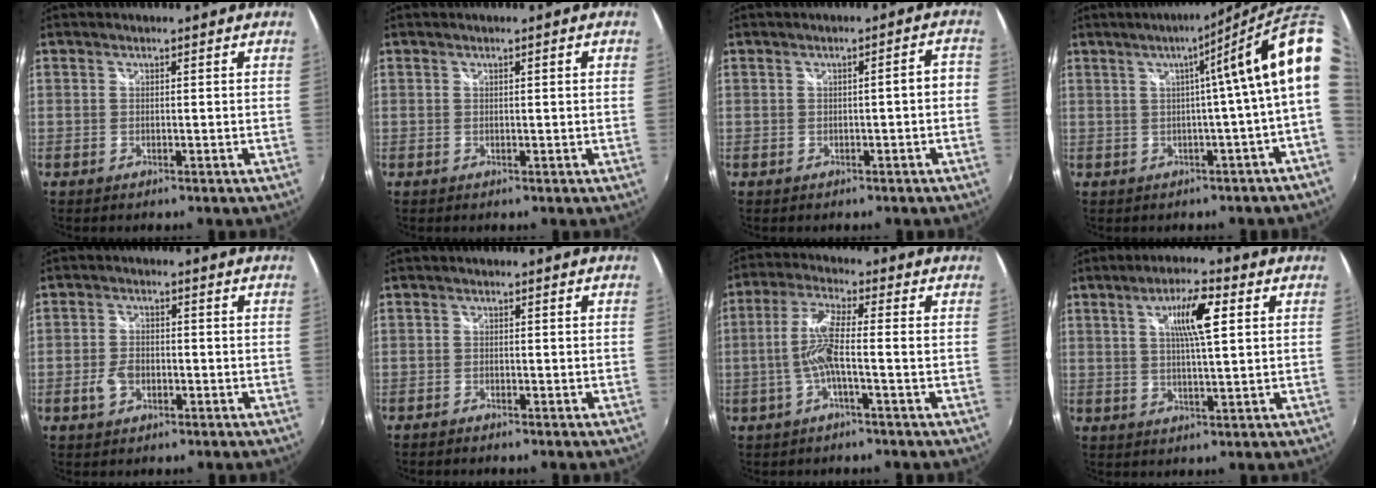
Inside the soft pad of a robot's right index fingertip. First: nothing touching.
{"total": 1.2, "force": [0.3, -0.1, 1.2], "torque": [-0.015, 0.003, 0.004]}
{"total": 2.9, "force": [-1.0, 0.4, 2.6], "torque": [-0.040, 0.012, -0.005]}
{"total": 11.3, "force": [4.2, -2.2, 10.2], "torque": [-0.133, 0.003, 0.054]}
{"total": 3.8, "force": [-1.4, 2.4, 2.5], "torque": [-0.060, 0.006, -0.022]}
{"total": 1.2, "force": [-1.1, 0.3, 0.2], "torque": [-0.014, -0.003, -0.023]}
{"total": 6.7, "force": [-1.3, 0.1, 6.6], "torque": [-0.148, 0.009, -0.023]}
{"total": 7.8, "force": [2.5, 1.2, 7.3], "torque": [-0.124, 0.006, 0.042]}